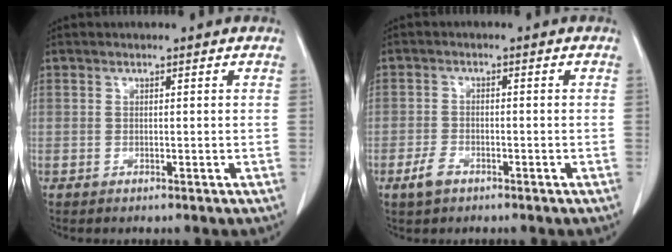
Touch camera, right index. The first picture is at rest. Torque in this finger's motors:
{"motor_torque": [-0.17, -0.19, -0.40, -0.21]}